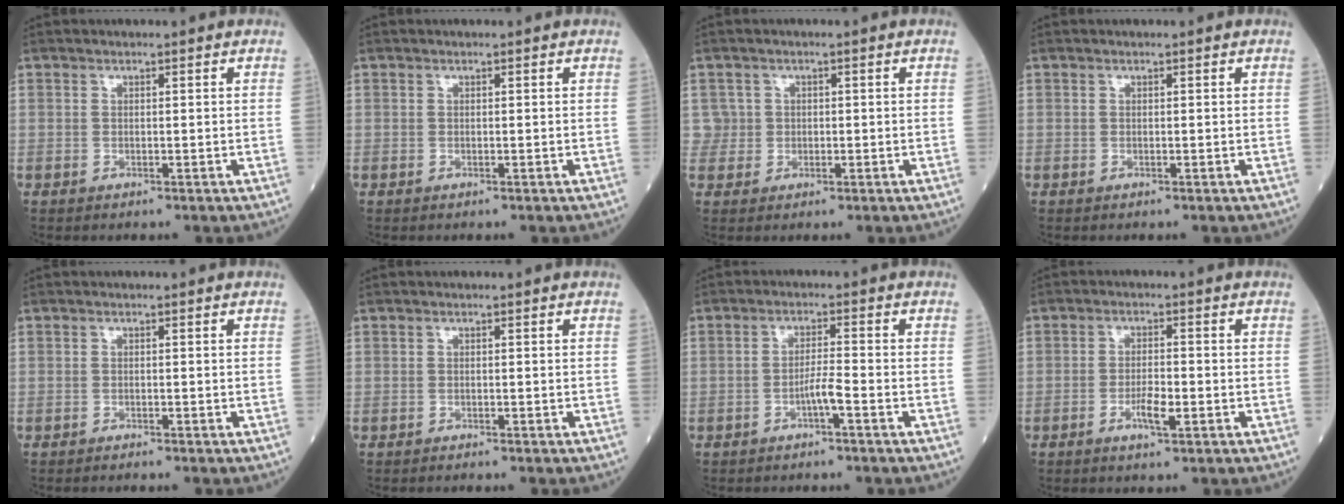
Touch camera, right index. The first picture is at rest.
{"total": 0.0}
{"total": 2.5, "force": [0.5, 2.4, -0.5], "torque": [0.029, 0.005, 0.004]}
{"total": 0.0}
{"total": 1.4, "force": [-1.3, 0.0, 0.5], "torque": [-0.006, 0.001, -0.017]}
{"total": 1.1, "force": [-1.1, 0.0, 0.4], "torque": [-0.005, 0.001, -0.014]}
{"total": 2.7, "force": [-1.5, -0.3, 2.2], "torque": [-0.038, 0.001, -0.030]}
{"total": 3.5, "force": [-1.4, 0.6, 3.1], "torque": [-0.055, 0.002, -0.024]}